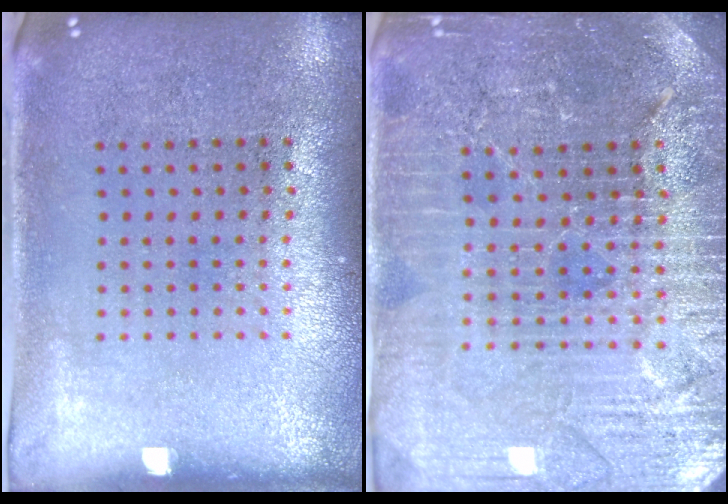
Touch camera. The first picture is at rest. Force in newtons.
{"total": 4.5, "press": 4.2, "slide": 1.5}